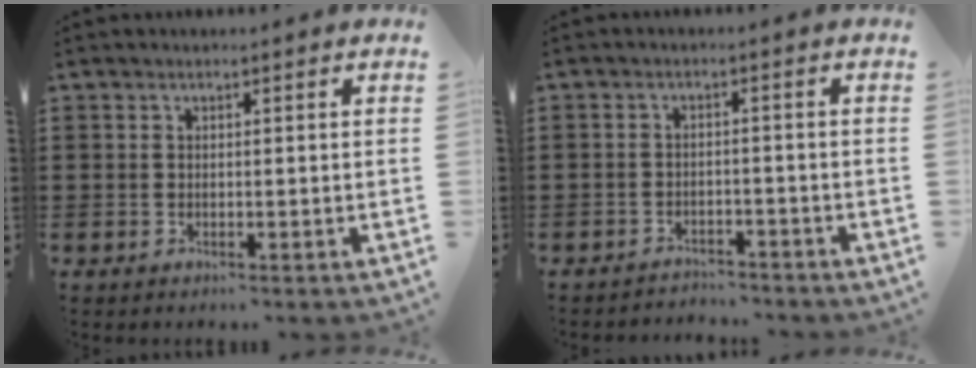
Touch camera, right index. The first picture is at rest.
{"total": 2.5, "force": [-2.5, 0.2, -0.1], "torque": [-0.008, -0.002, -0.054]}